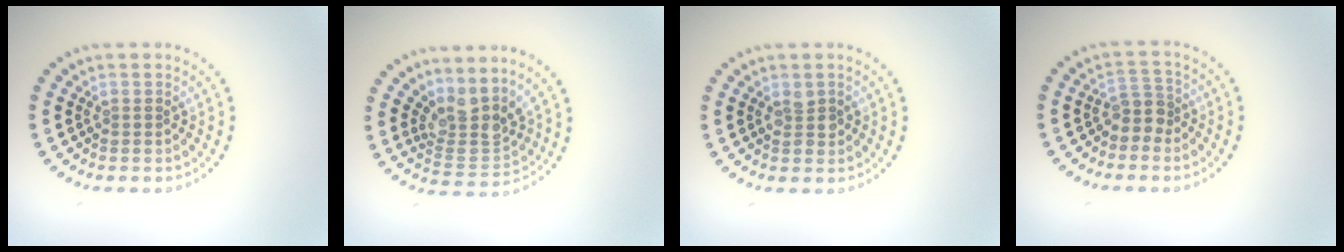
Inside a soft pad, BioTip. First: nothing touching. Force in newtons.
{"total": 3.7, "press": 2.7, "slide": 2.6}
{"total": 1.2, "press": 1.2, "slide": 0.2}
{"total": 2.1, "press": 1.6, "slide": 1.4}